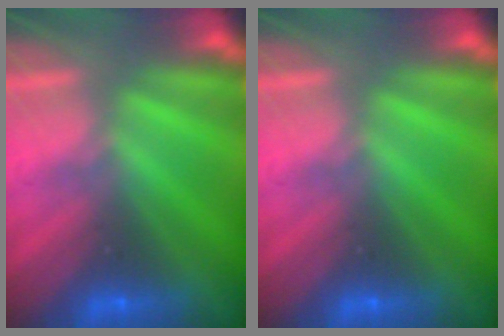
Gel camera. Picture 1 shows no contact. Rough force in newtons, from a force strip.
{"total": 0.0}